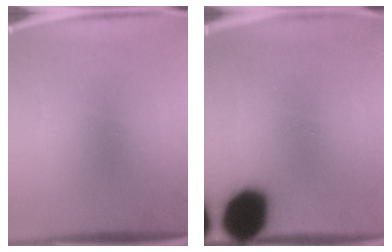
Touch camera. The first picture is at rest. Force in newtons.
{"total": 17.6}